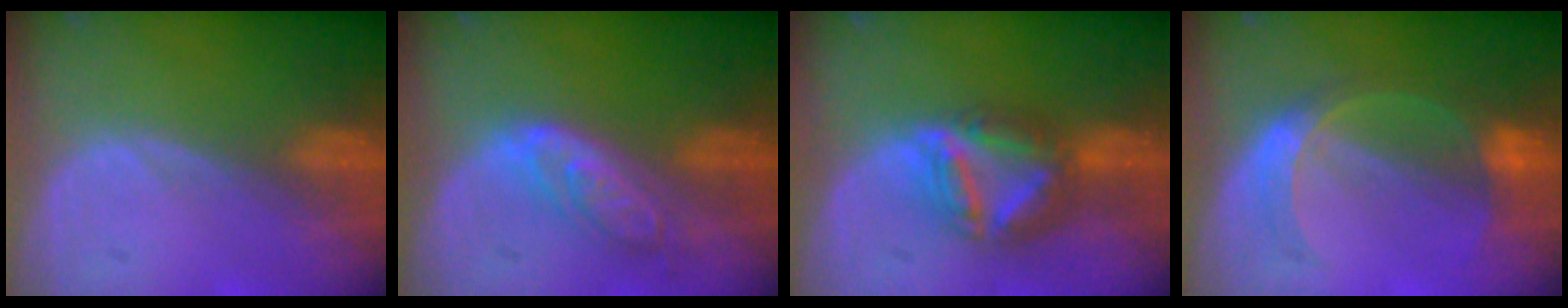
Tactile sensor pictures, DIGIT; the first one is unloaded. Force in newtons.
{"total": 6.2, "press": 5.6, "slide": 2.8}
{"total": 7.9, "press": 6.8, "slide": 4.0}
{"total": 6.3, "press": 5.6, "slide": 3.0}